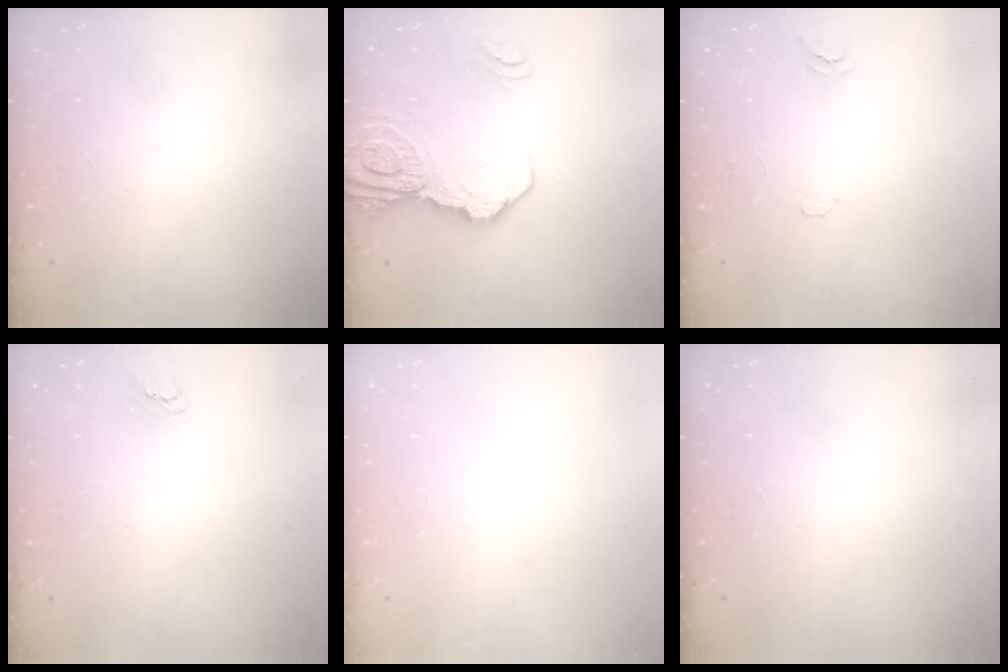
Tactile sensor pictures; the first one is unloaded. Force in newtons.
{"total": 16.8, "press": 16.7, "slide": 2.0}
{"total": 5.9, "press": 5.9, "slide": 0.6}
{"total": 2.2, "press": 2.2, "slide": 0.2}
{"total": 0.0}
{"total": 0.0}